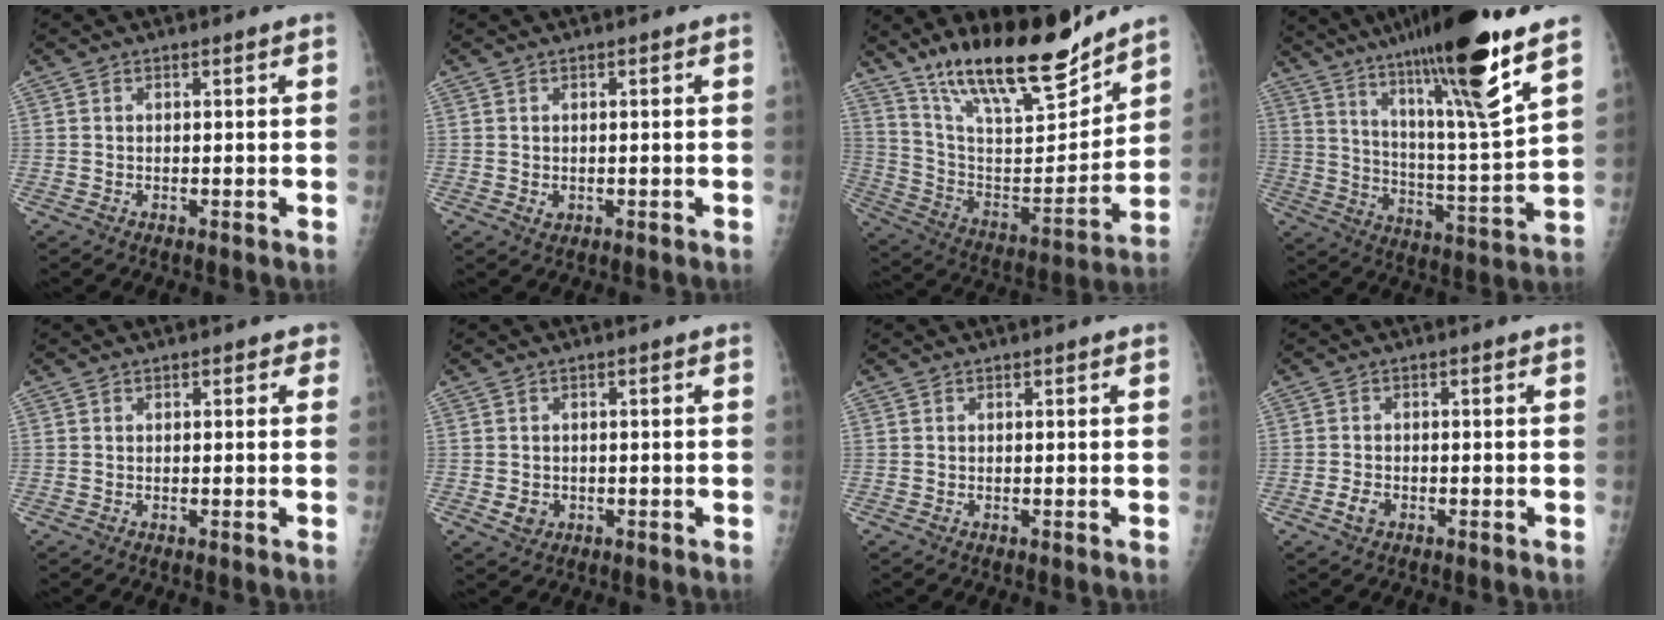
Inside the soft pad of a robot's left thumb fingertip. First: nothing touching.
{"total": 0.9, "force": [-0.1, 0.8, 0.5], "torque": [-0.006, -0.001, 0.003]}
{"total": 22.2, "force": [17.6, 5.8, 12.3], "torque": [-0.174, -0.095, 0.305]}
{"total": 23.7, "force": [15.5, 1.7, 17.9], "torque": [-0.280, -0.058, 0.259]}
{"total": 1.4, "force": [0.6, 1.0, 0.8], "torque": [0.007, 0.002, 0.001]}
{"total": 2.3, "force": [-0.5, 2.0, 1.0], "torque": [-0.008, 0.002, -0.001]}
{"total": 0.0}
{"total": 2.1, "force": [-1.1, 1.4, 1.2], "torque": [-0.025, 0.005, -0.020]}